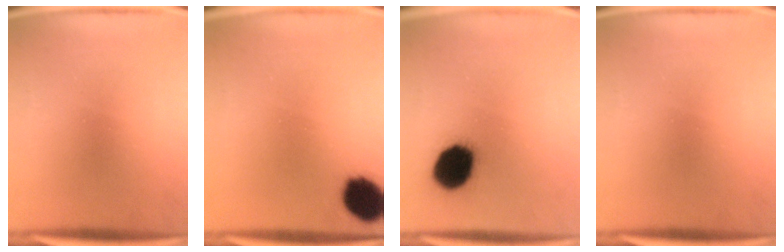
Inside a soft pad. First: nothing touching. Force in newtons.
{"total": 10.6}
{"total": 14.1}
{"total": 0.0}